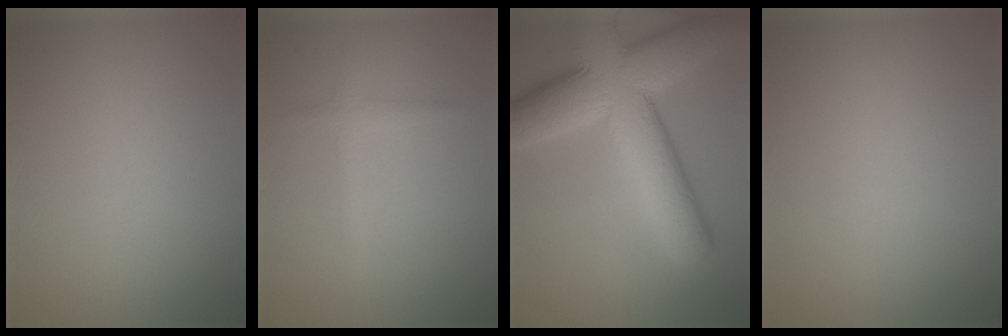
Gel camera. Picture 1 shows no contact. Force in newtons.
{"total": 1.5, "press": 1.4, "slide": 0.2}
{"total": 12.0, "press": 12.0, "slide": 0.4}
{"total": 0.0}